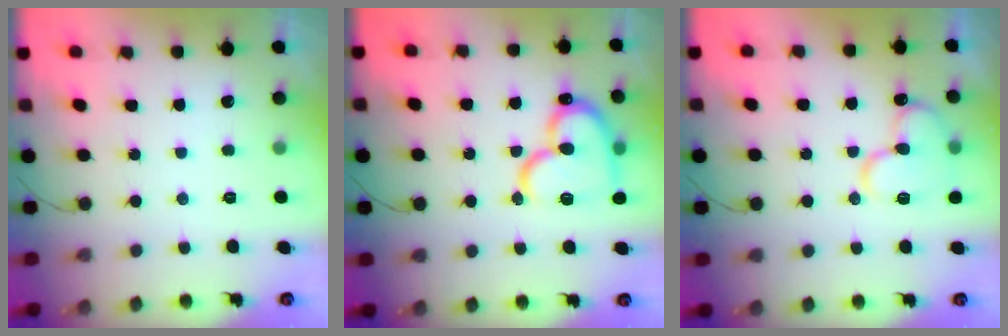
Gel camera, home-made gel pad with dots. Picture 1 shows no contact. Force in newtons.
{"total": 19.0, "press": 18.8, "slide": 2.4}
{"total": 13.8, "press": 13.7, "slide": 1.8}